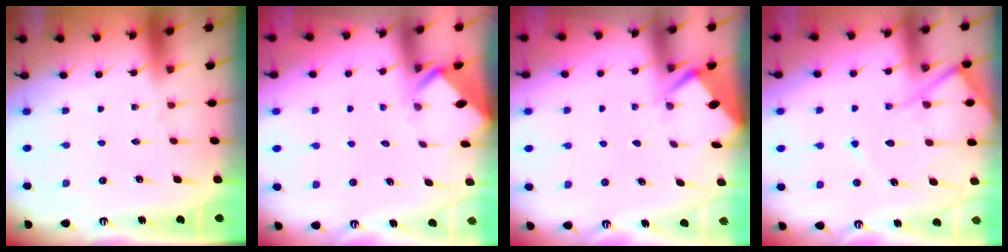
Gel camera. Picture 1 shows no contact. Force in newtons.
{"total": 3.7, "press": 3.7, "slide": 0.2}
{"total": 2.6, "press": 2.6, "slide": 0.4}
{"total": 11.9, "press": 11.8, "slide": 1.3}